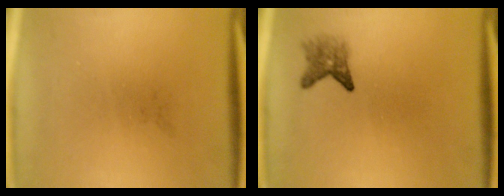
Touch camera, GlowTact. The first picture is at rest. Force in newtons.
{"total": 2.4}